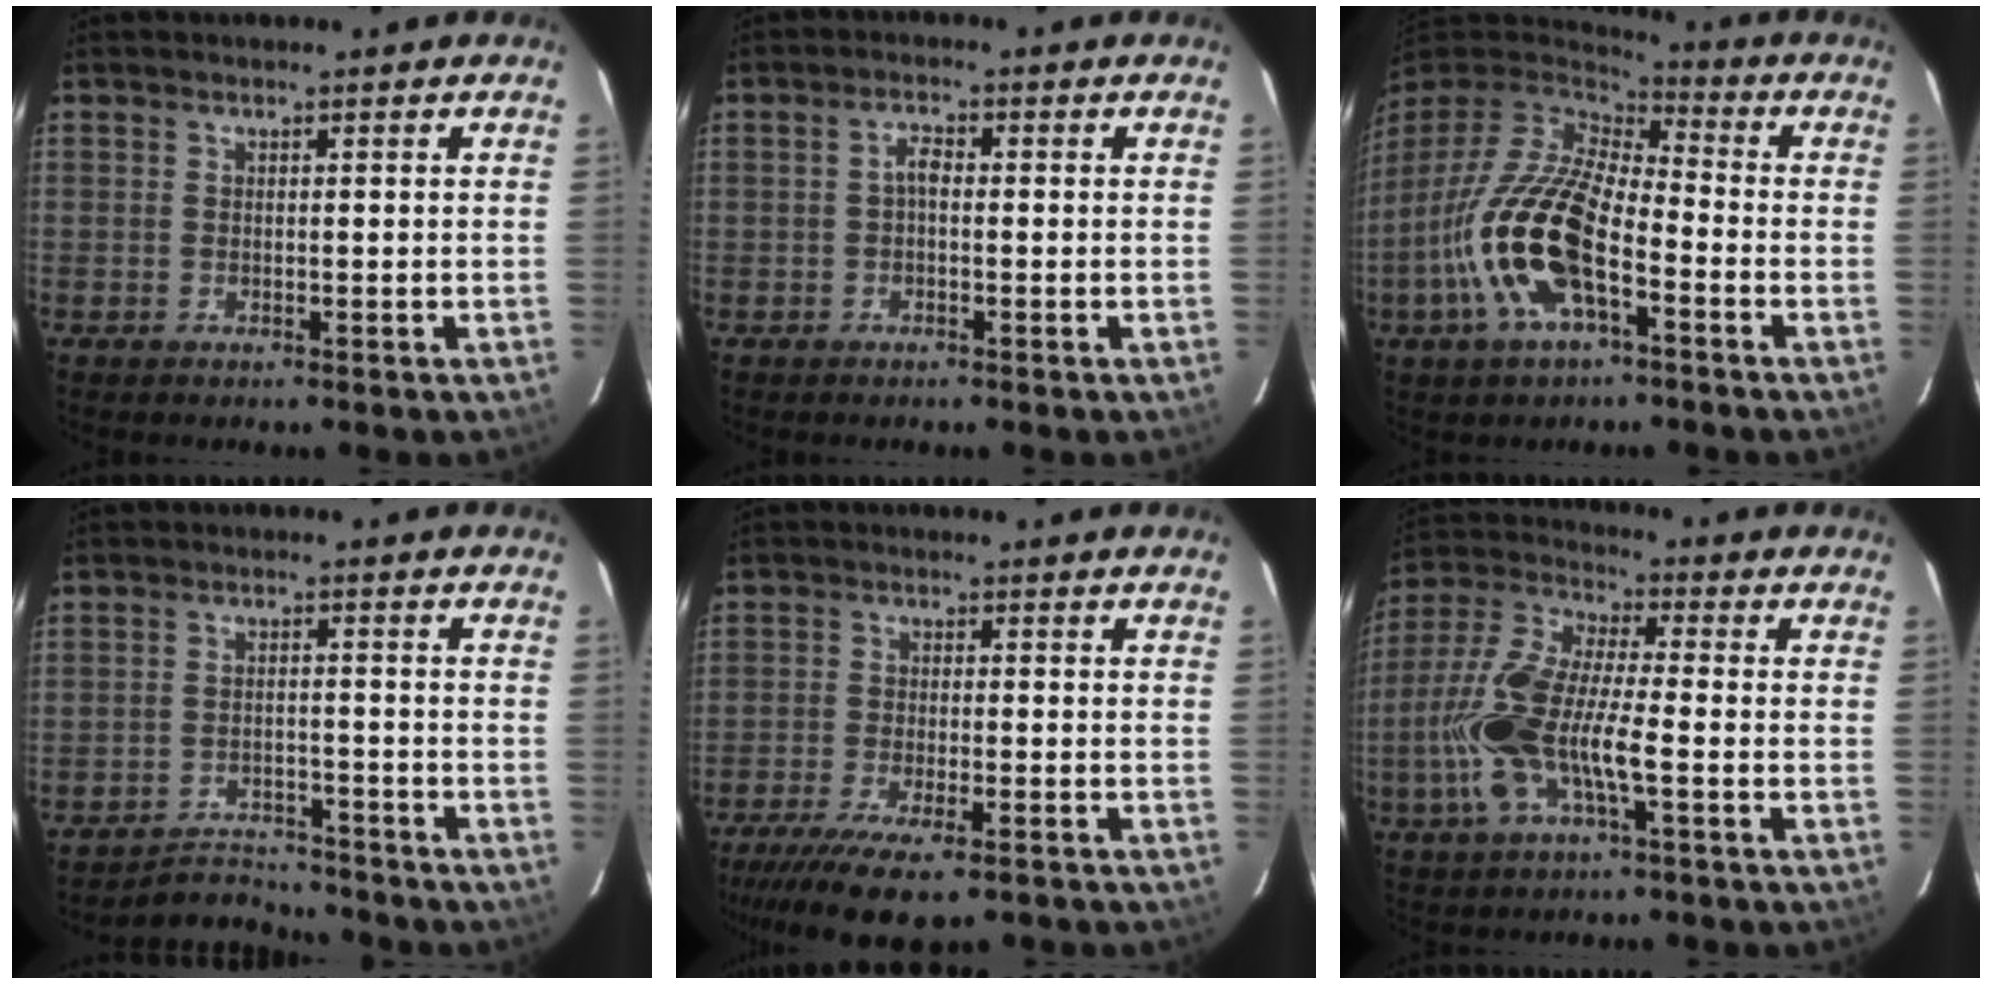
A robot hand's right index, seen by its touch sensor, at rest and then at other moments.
{"total": 1.9, "force": [-0.3, 0.9, 1.6], "torque": [-0.033, 0.009, -0.008]}
{"total": 18.5, "force": [-6.5, 7.8, 15.5], "torque": [-0.322, -0.018, -0.131]}
{"total": 6.0, "force": [-5.8, 1.4, -0.4], "torque": [-0.015, 0.011, -0.094]}
{"total": 12.8, "force": [-9.4, 3.3, 8.1], "torque": [-0.180, -0.046, -0.158]}
{"total": 15.1, "force": [-4.0, 4.5, 13.8], "torque": [-0.297, 0.000, -0.083]}